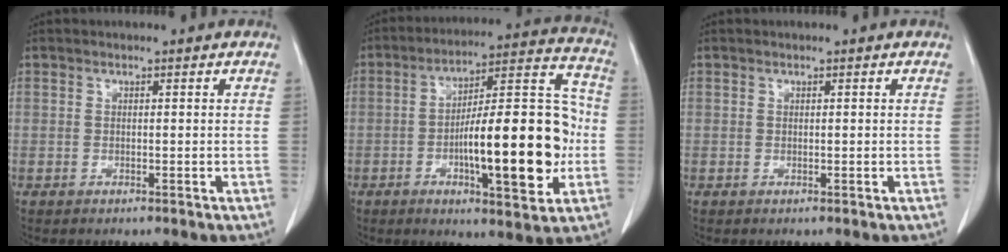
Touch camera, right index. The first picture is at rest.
{"total": 19.5, "force": [-3.5, 4.6, 18.6], "torque": [-0.280, 0.024, -0.049]}
{"total": 0.0}